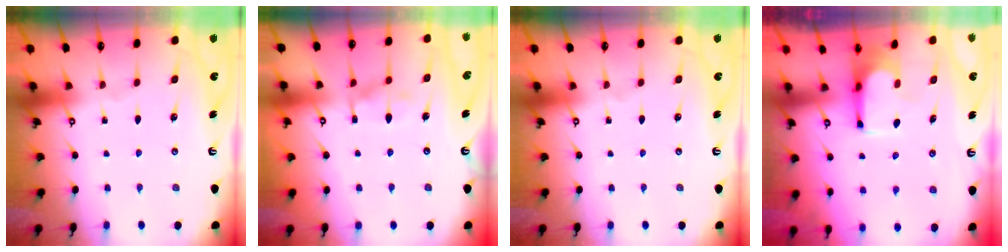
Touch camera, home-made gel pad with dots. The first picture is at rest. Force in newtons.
{"total": 7.6, "press": 7.5, "slide": 0.7}
{"total": 0.0}
{"total": 0.9, "press": 0.9, "slide": 0.0}